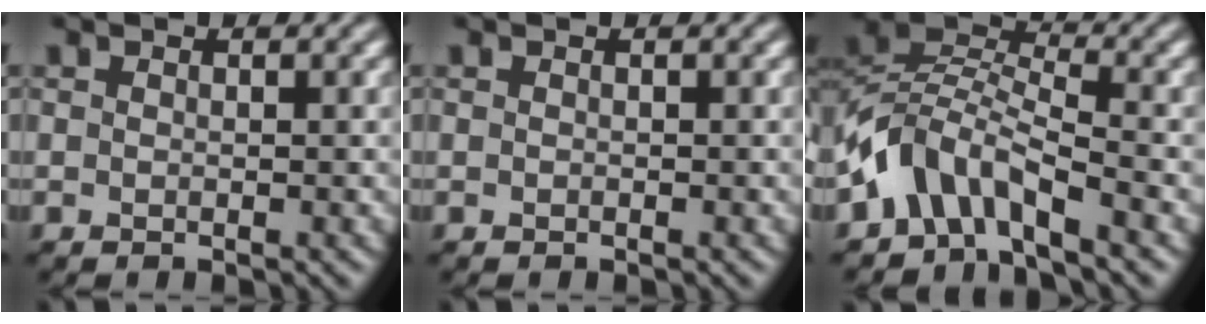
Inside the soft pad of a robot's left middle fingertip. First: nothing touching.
{"total": 0.0}
{"total": 4.9, "force": [-3.1, 2.5, 2.9], "torque": [-0.047, 0.008, -0.071]}